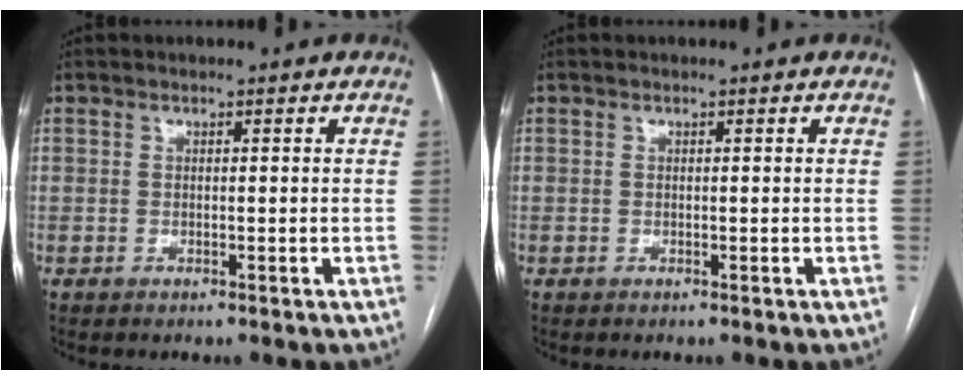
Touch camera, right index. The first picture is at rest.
{"total": 0.0}